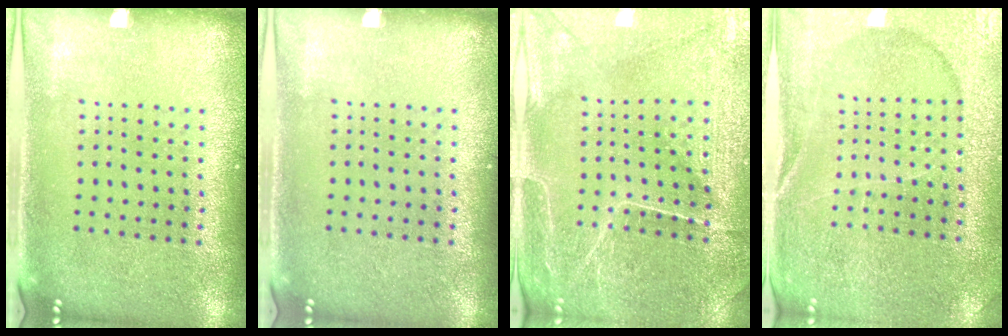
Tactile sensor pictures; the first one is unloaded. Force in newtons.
{"total": 0.0}
{"total": 1.3, "press": 1.3, "slide": 0.3}
{"total": 1.5, "press": 1.5, "slide": 0.2}